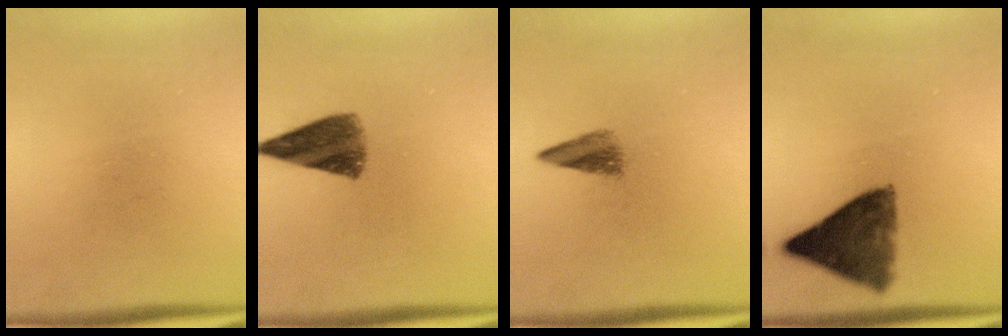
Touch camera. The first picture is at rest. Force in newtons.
{"total": 7.6}
{"total": 2.9}
{"total": 9.5}